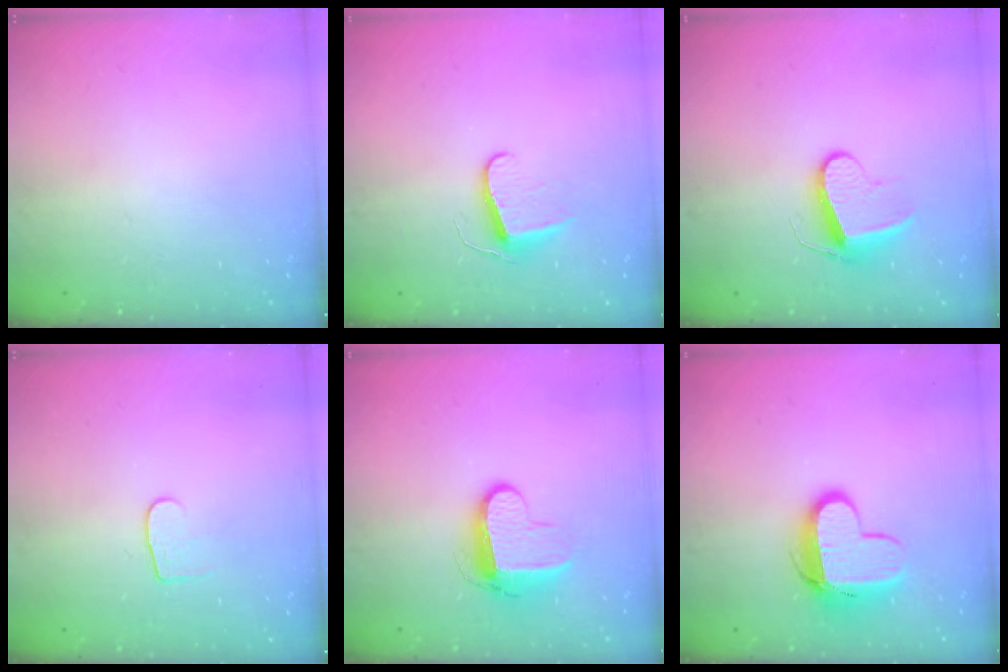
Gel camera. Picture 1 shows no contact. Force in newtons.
{"total": 7.5, "press": 7.4, "slide": 0.6}
{"total": 9.4, "press": 9.4, "slide": 0.7}
{"total": 4.3, "press": 4.3, "slide": 0.5}
{"total": 8.9, "press": 8.9, "slide": 0.9}
{"total": 11.2, "press": 11.2, "slide": 1.1}